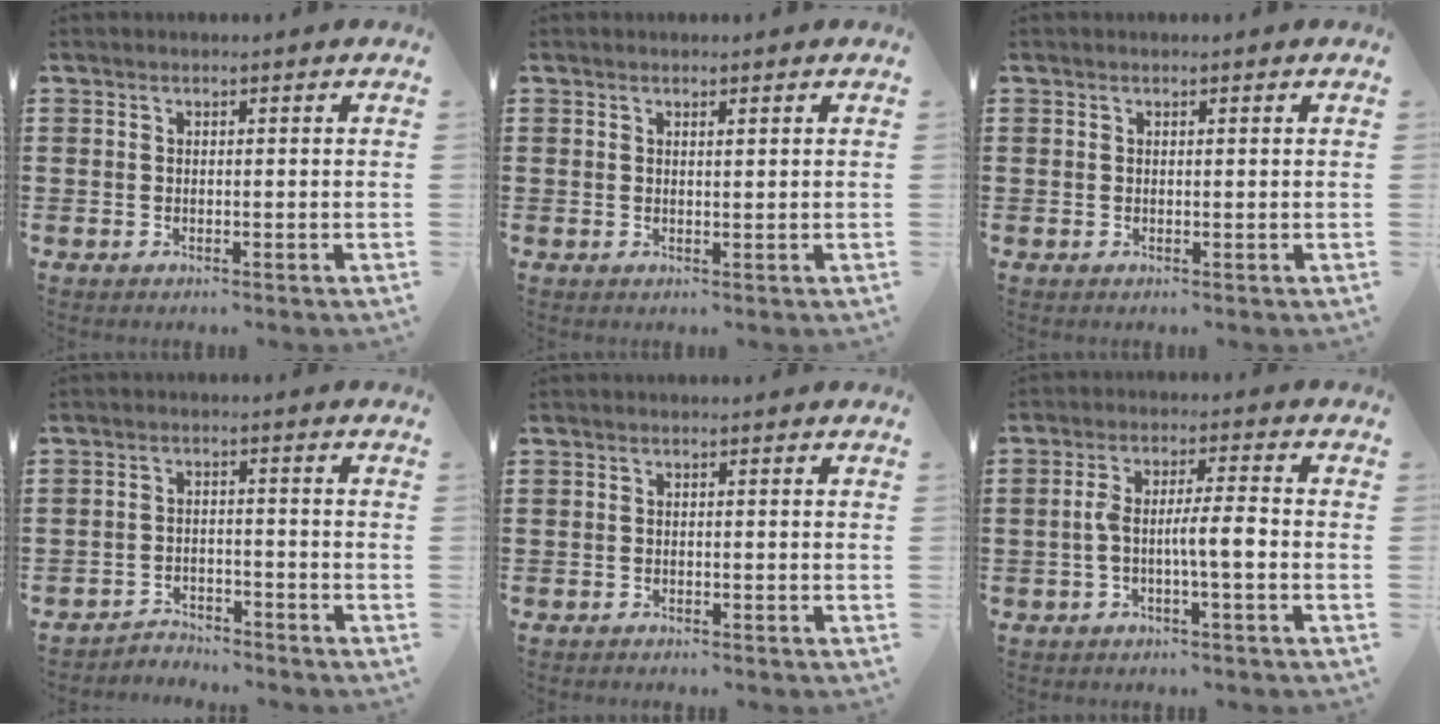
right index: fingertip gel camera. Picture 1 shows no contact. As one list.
[{"total": 0.6, "force": [0.5, 0.1, 0.4], "torque": [-0.009, -0.001, 0.010]}, {"total": 0.0}, {"total": 3.0, "force": [-3.0, 0.3, 0.0], "torque": [-0.009, 0.001, -0.064]}, {"total": 0.6, "force": [-0.6, 0.0, 0.1], "torque": [-0.003, -0.002, -0.011]}, {"total": 5.3, "force": [-1.2, 0.7, 5.2], "torque": [-0.101, 0.002, -0.027]}]